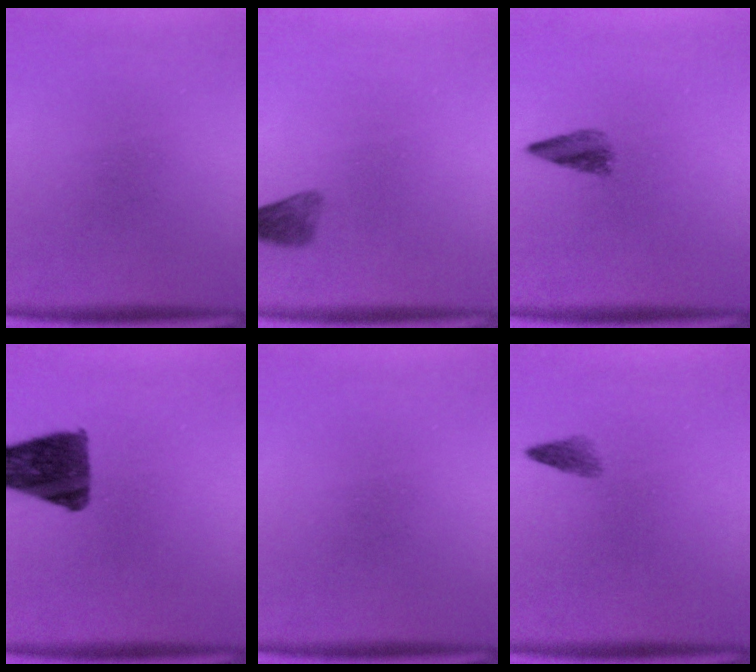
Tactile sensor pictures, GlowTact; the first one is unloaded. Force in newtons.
{"total": 2.1}
{"total": 2.6}
{"total": 10.8}
{"total": 0.0}
{"total": 1.5}